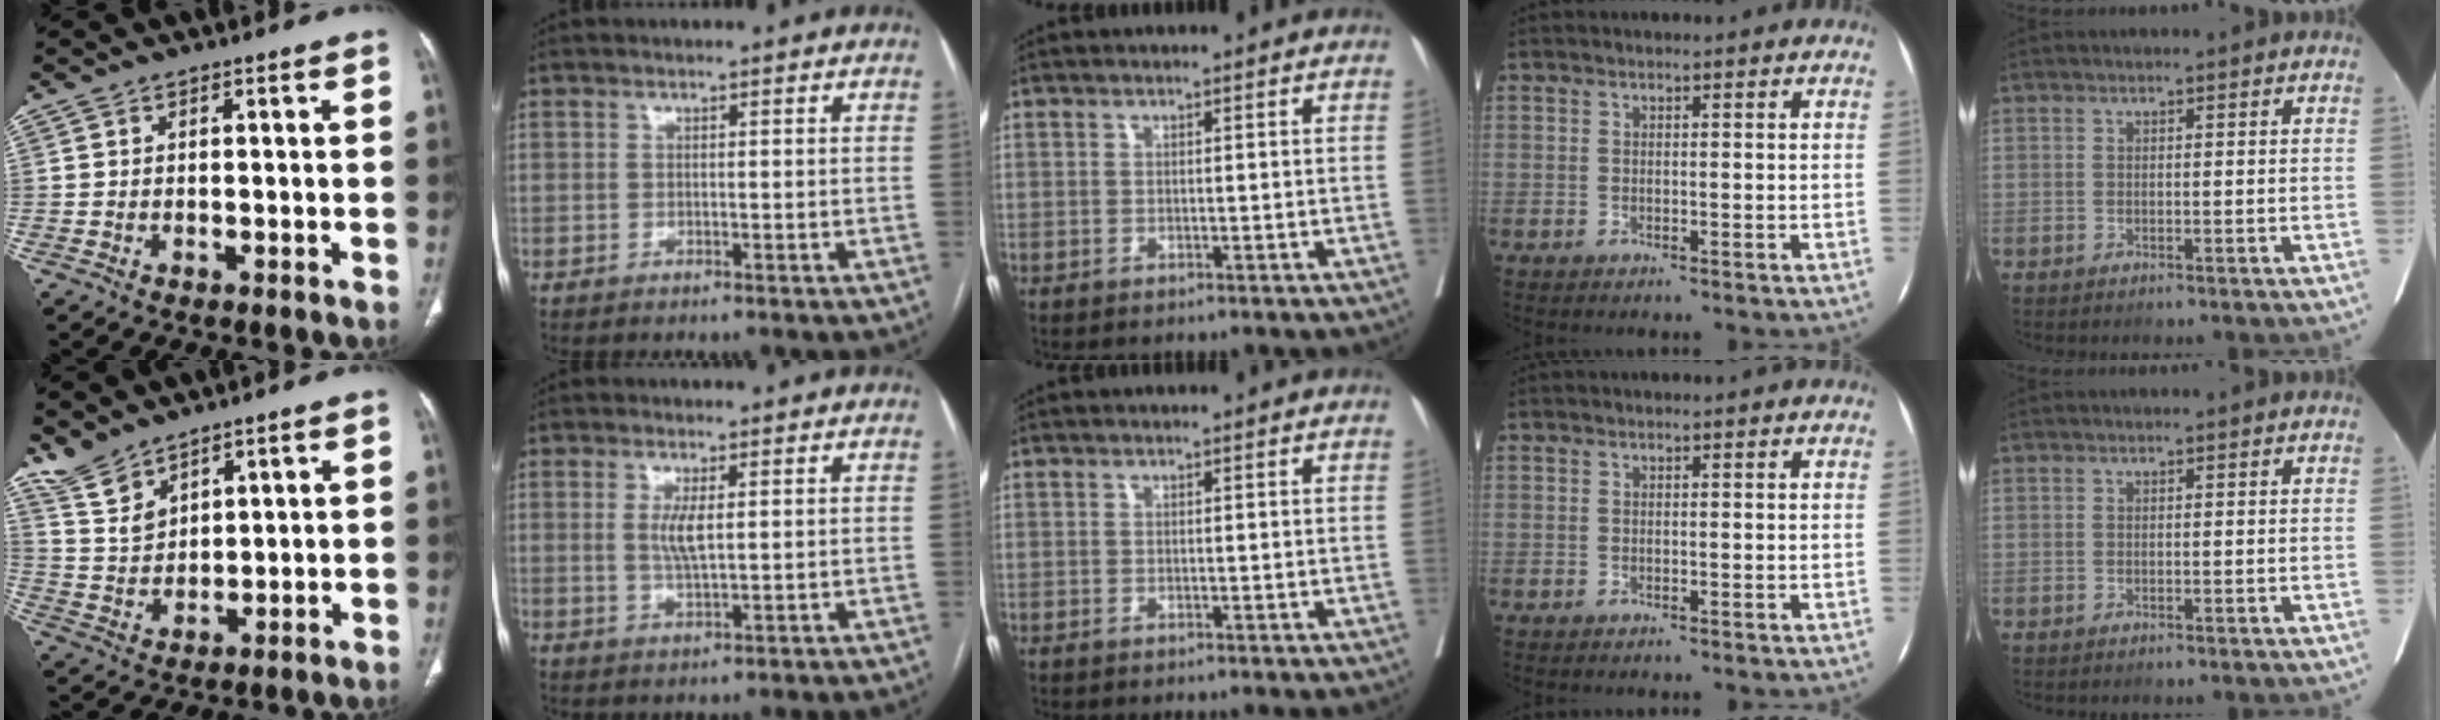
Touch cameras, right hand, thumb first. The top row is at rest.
{"thumb": {"total": 6.5, "force": [5.6, 2.7, 1.9], "torque": [-0.031, -0.027, 0.127]}, "index": {"total": 3.6, "force": [0.7, 0.9, 3.4], "torque": [-0.073, -0.002, 0.017]}}